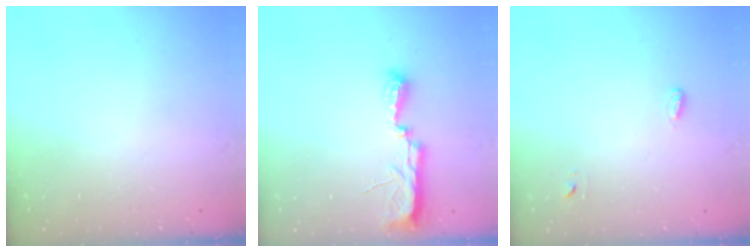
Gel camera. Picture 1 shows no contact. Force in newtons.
{"total": 7.7, "press": 7.7, "slide": 0.8}
{"total": 2.8, "press": 2.7, "slide": 0.6}